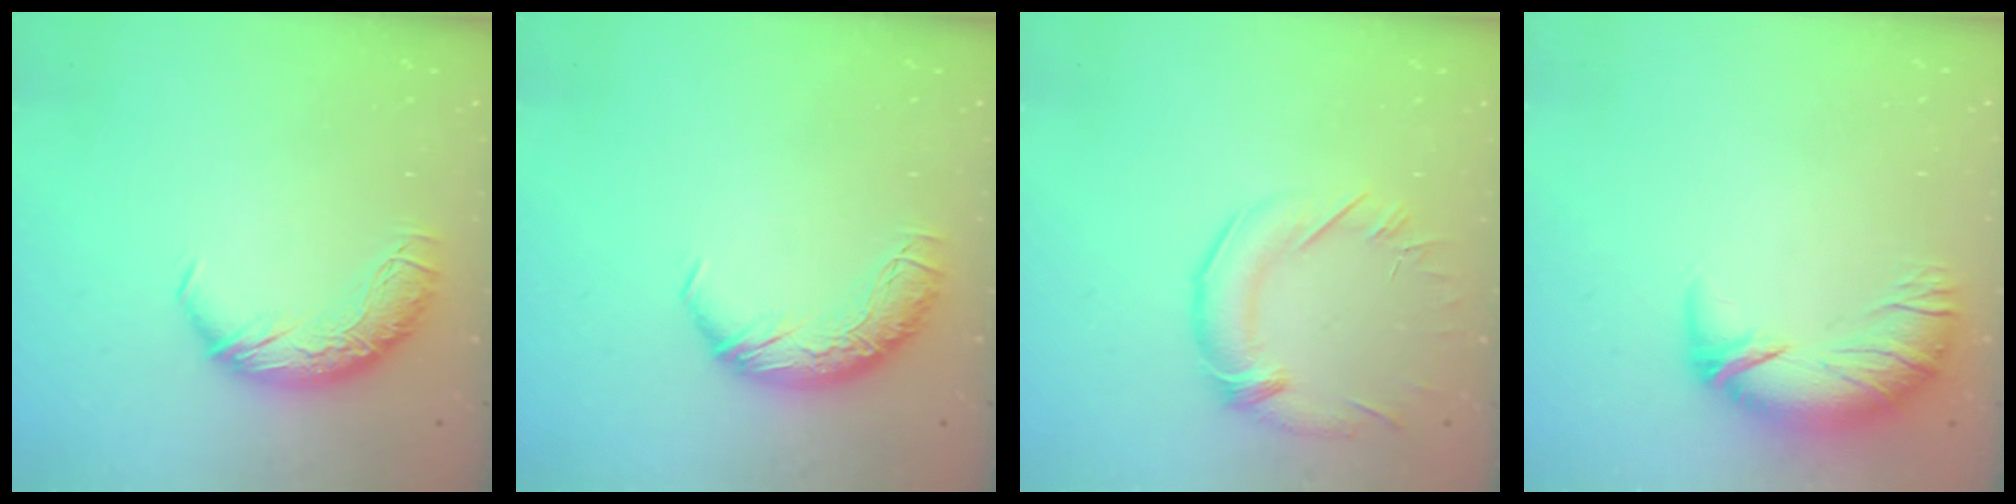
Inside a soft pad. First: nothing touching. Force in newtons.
{"total": 0.0}
{"total": 2.4, "press": 1.4, "slide": 1.9}
{"total": 2.8, "press": 1.7, "slide": 2.3}